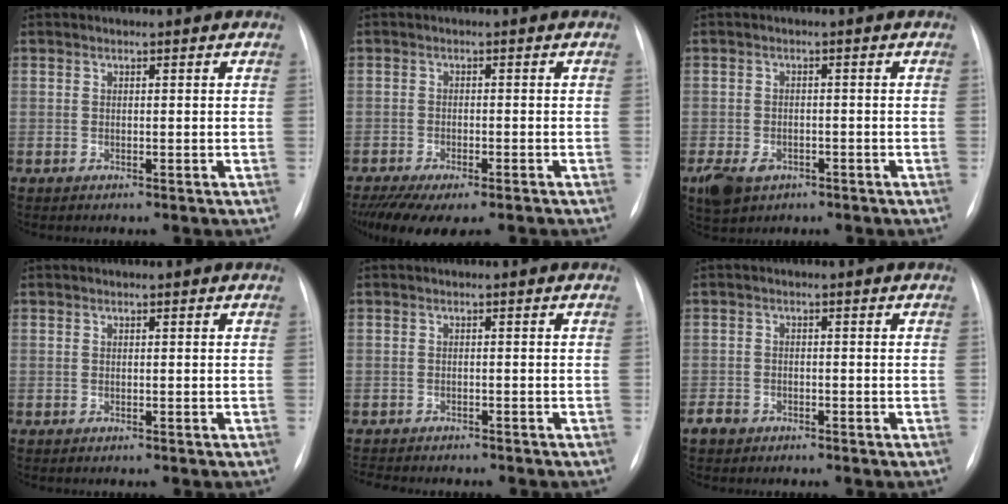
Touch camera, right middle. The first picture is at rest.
{"total": 11.1, "force": [-8.7, 2.9, 6.3], "torque": [-0.101, -0.009, -0.125]}
{"total": 6.1, "force": [-3.4, 4.4, 2.7], "torque": [-0.055, -0.004, -0.046]}
{"total": 0.0}
{"total": 6.8, "force": [-6.1, 1.6, 2.7], "torque": [-0.042, -0.006, -0.081]}
{"total": 2.1, "force": [-1.5, 1.4, 0.3], "torque": [-0.013, 0.004, -0.027]}